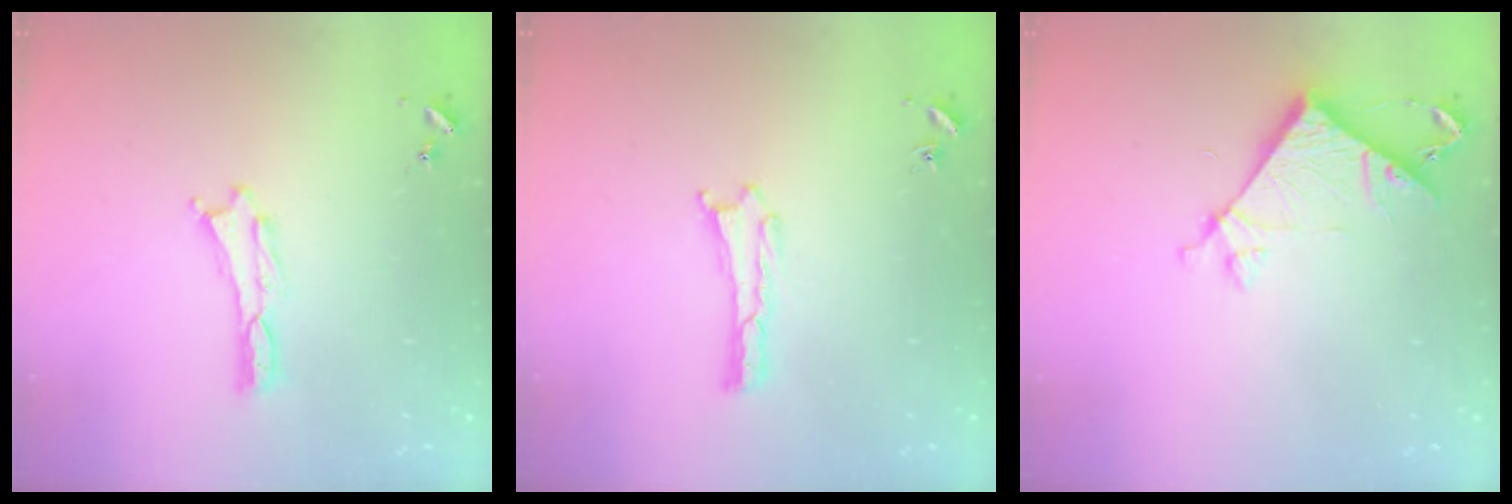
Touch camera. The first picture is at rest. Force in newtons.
{"total": 0.0}
{"total": 7.2, "press": 7.2, "slide": 0.4}